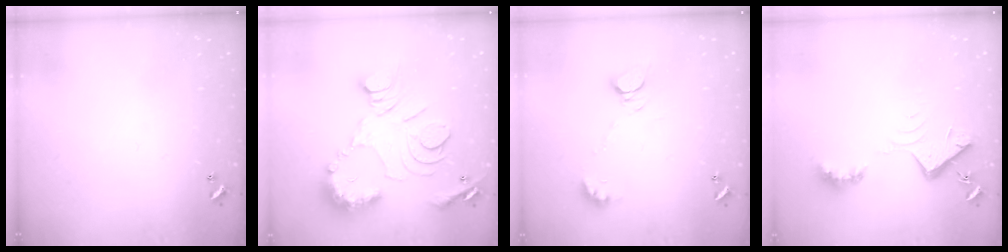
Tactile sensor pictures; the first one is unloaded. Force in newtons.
{"total": 18.4, "press": 18.3, "slide": 1.7}
{"total": 7.9, "press": 7.8, "slide": 0.7}
{"total": 7.7, "press": 7.7, "slide": 0.3}